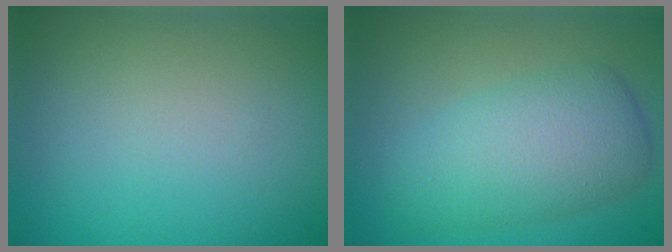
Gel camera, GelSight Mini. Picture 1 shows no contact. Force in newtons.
{"total": 3.9, "press": 3.8, "slide": 0.4}